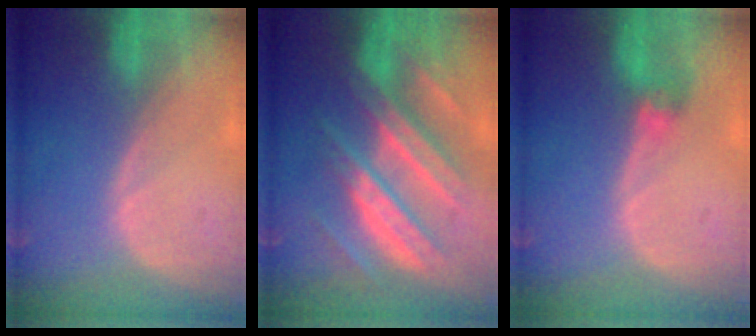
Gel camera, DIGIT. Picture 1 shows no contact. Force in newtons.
{"total": 11.4, "press": 11.3, "slide": 1.0}
{"total": 2.6, "press": 2.6, "slide": 0.6}